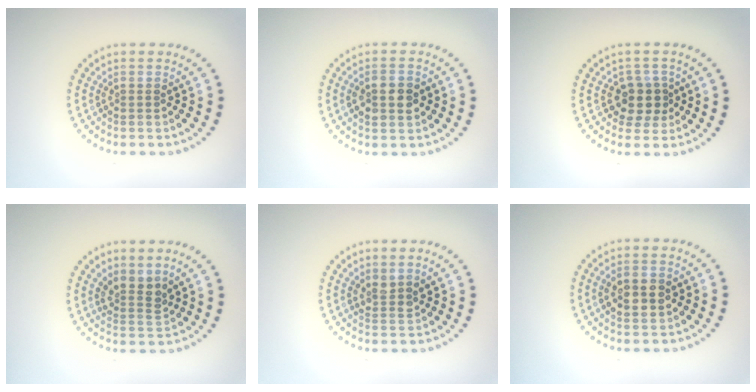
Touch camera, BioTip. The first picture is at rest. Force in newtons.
{"total": 3.6, "press": 3.6, "slide": 0.2}
{"total": 2.8, "press": 2.5, "slide": 1.2}
{"total": 2.6, "press": 1.9, "slide": 1.7}
{"total": 1.5, "press": 1.2, "slide": 0.9}
{"total": 3.5, "press": 3.5, "slide": 0.2}